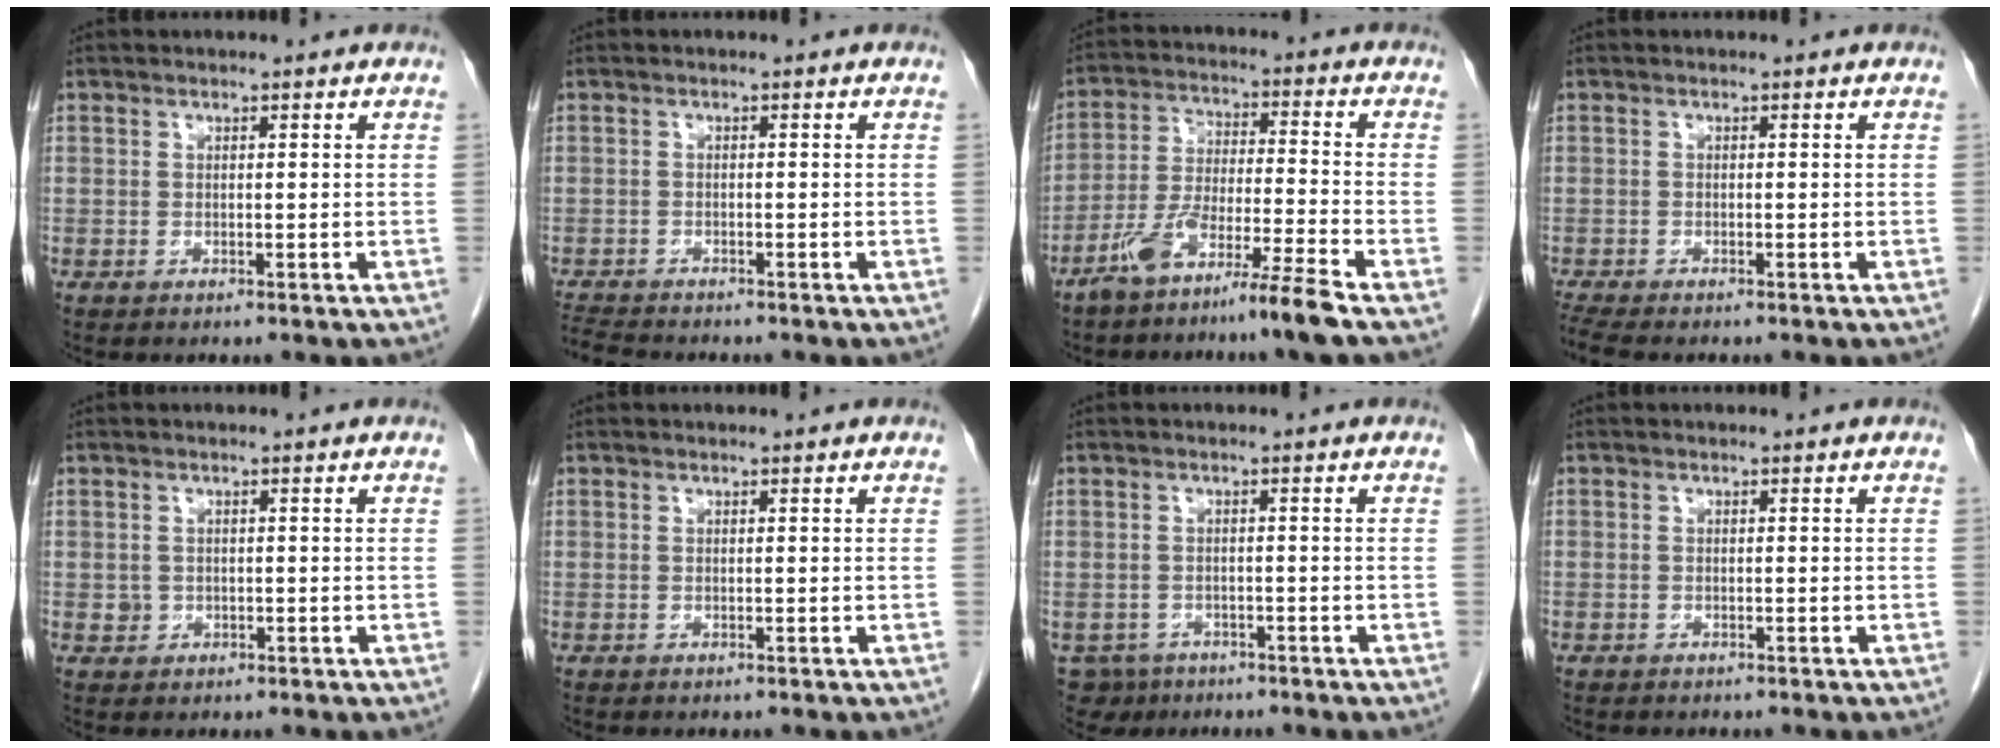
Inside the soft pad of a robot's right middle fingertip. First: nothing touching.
{"total": 4.6, "force": [-4.4, 0.4, 1.3], "torque": [-0.028, -0.017, -0.076]}
{"total": 9.9, "force": [-7.2, -1.1, 6.7], "torque": [-0.126, -0.026, -0.139]}
{"total": 4.0, "force": [-3.5, 0.7, 1.9], "torque": [-0.041, -0.013, -0.059]}
{"total": 1.3, "force": [-0.2, 1.2, 0.2], "torque": [-0.003, 0.003, 0.001]}
{"total": 0.0}
{"total": 4.5, "force": [-3.2, 3.2, 0.3], "torque": [-0.004, 0.002, -0.048]}
{"total": 0.9, "force": [-0.8, 0.5, 0.1], "torque": [-0.010, 0.000, -0.012]}